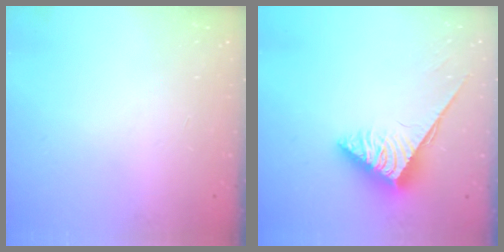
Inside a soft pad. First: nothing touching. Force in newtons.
{"total": 3.7, "press": 3.6, "slide": 0.6}